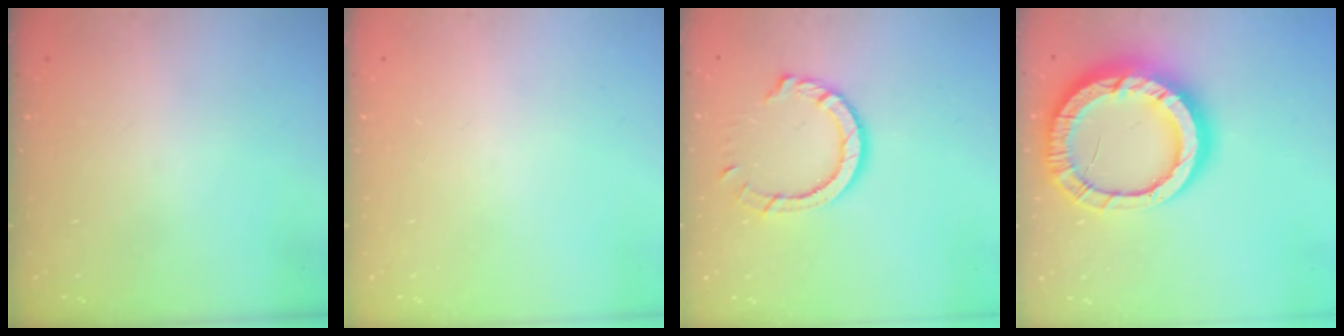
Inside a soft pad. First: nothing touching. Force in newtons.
{"total": 0.0}
{"total": 8.8, "press": 8.7, "slide": 1.0}
{"total": 21.5, "press": 21.5, "slide": 1.8}